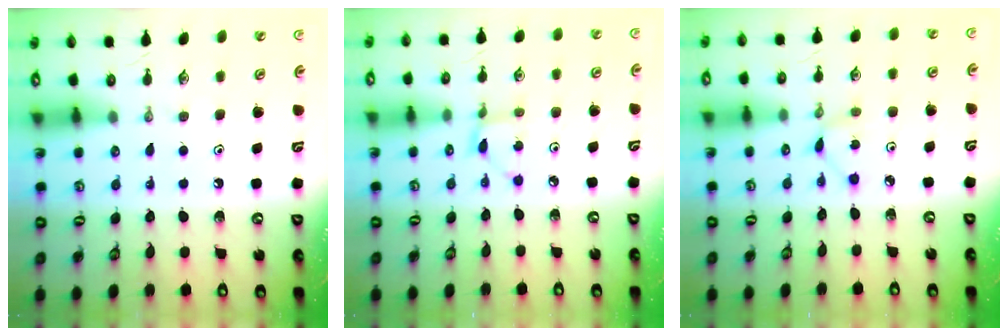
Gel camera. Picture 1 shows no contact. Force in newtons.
{"total": 2.9, "press": 2.9, "slide": 0.2}
{"total": 2.3, "press": 2.3, "slide": 0.2}